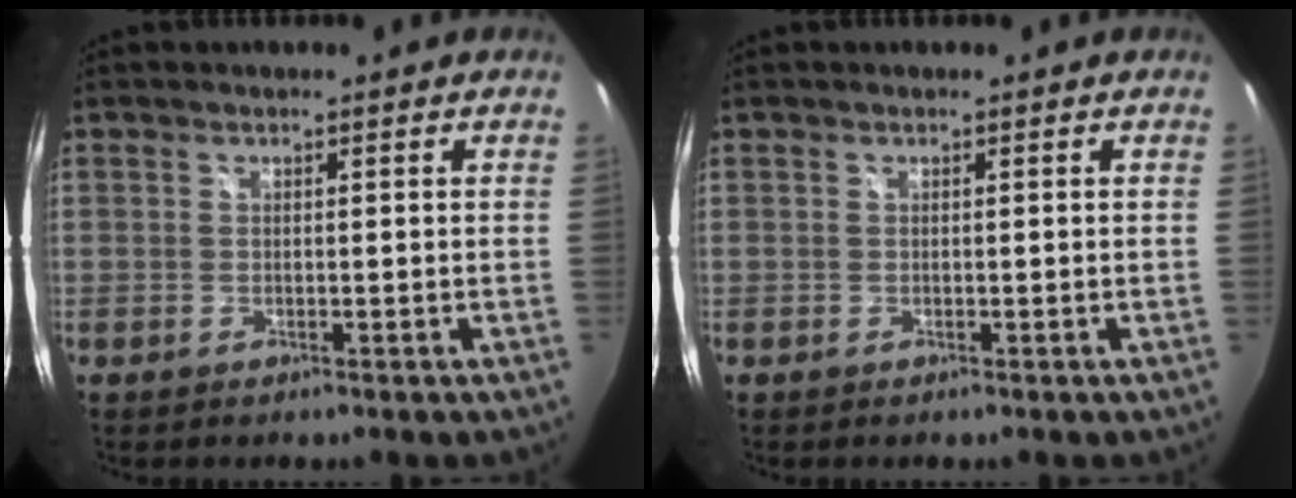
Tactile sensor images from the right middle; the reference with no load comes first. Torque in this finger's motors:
{"motor_torque": [0.00, -0.01, 0.00, 0.00]}